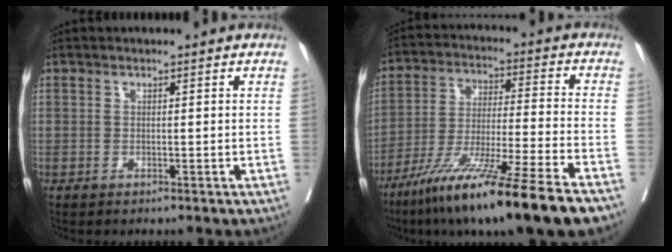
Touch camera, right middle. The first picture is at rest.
{"total": 19.2, "force": [-13.3, -0.9, 13.8], "torque": [-0.224, -0.055, -0.229]}